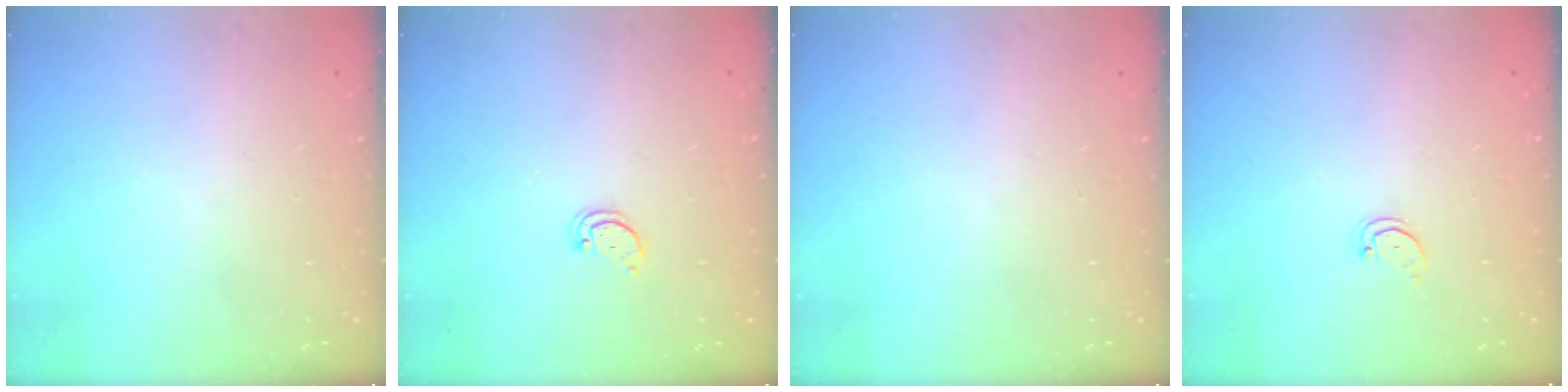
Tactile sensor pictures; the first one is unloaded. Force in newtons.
{"total": 2.2, "press": 2.1, "slide": 0.4}
{"total": 0.0}
{"total": 1.5, "press": 1.5, "slide": 0.3}